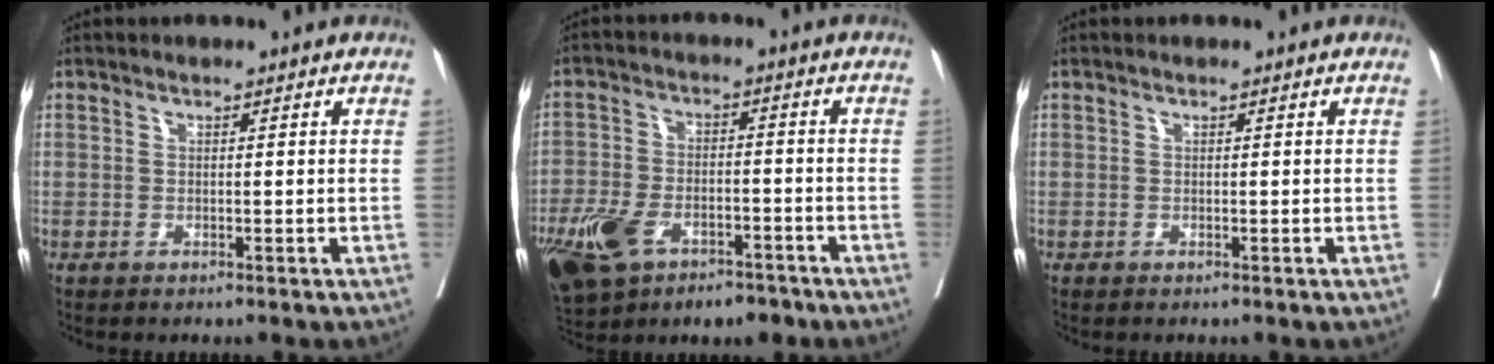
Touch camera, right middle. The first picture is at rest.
{"total": 13.6, "force": [-8.1, 7.1, 8.3], "torque": [-0.175, 0.000, -0.133]}
{"total": 0.0}